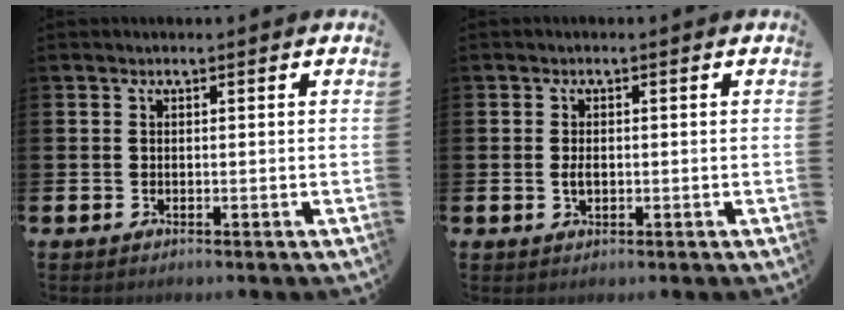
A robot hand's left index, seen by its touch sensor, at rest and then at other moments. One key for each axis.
{"total": 1.8, "fx": -0.1, "fy": 1.0, "fz": 1.5, "tx": -0.022, "ty": 0.001, "tz": -0.004}